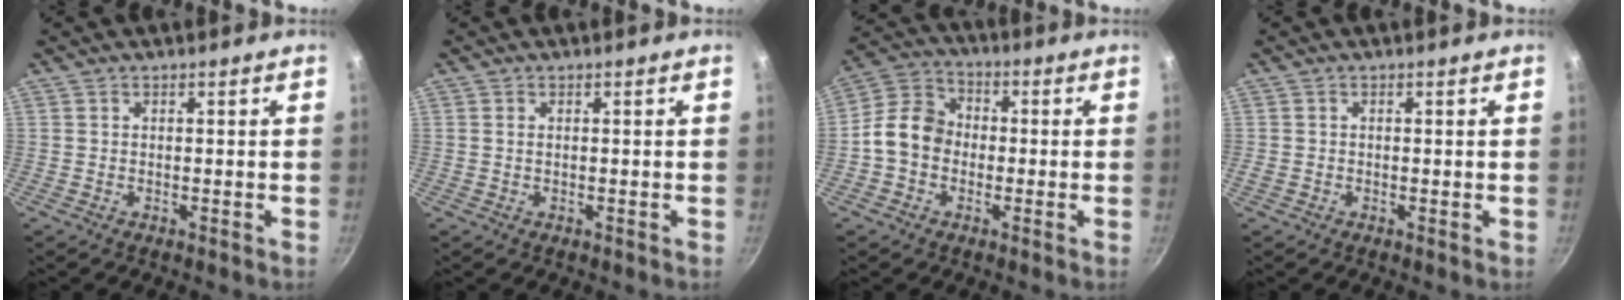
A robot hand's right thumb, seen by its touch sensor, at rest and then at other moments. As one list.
[{"total": 0.7, "force": [0.2, 0.3, 0.6], "torque": [-0.010, 0.000, 0.002]}, {"total": 9.6, "force": [-1.4, 7.8, 5.3], "torque": [-0.068, 0.030, -0.049]}, {"total": 0.8, "force": [-0.1, 0.6, 0.5], "torque": [-0.009, 0.001, -0.003]}]